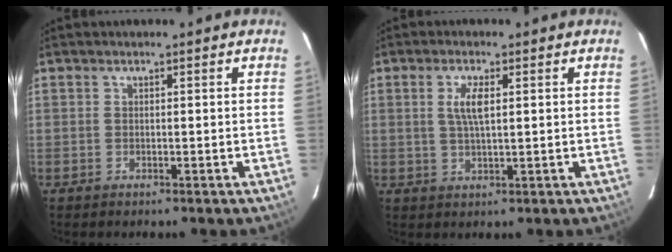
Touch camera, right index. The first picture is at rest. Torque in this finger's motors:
{"motor_torque": [0.13, 0.00, 0.12, 0.09]}